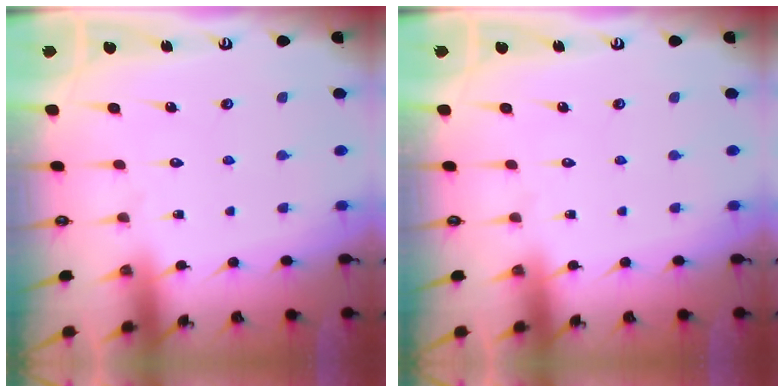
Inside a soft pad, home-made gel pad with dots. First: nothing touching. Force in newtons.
{"total": 0.0}